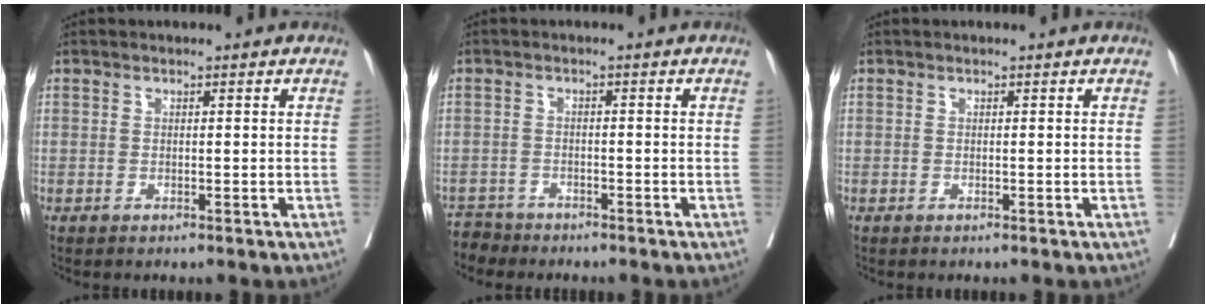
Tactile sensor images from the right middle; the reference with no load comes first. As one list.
[{"total": 3.1, "force": [-2.8, 0.7, -0.9], "torque": [0.014, -0.007, -0.054]}, {"total": 0.0}]